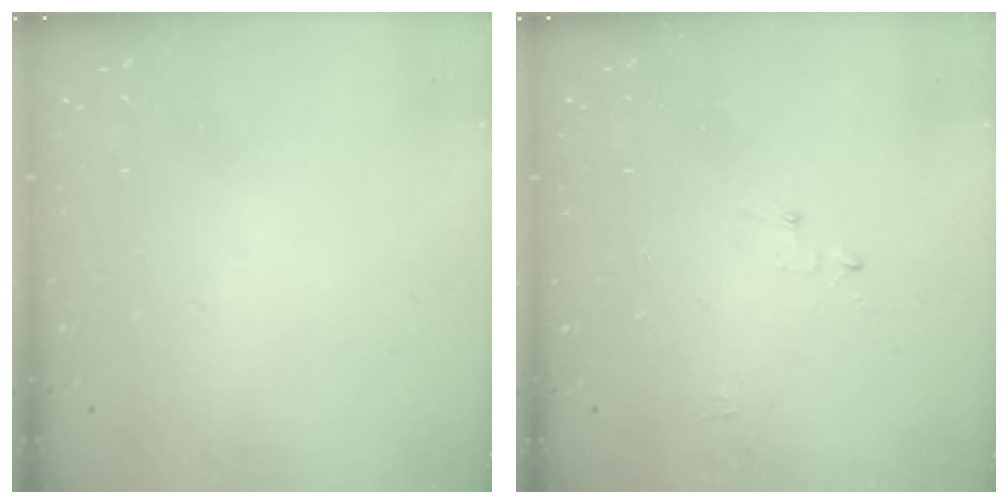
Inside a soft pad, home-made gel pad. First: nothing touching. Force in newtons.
{"total": 2.5, "press": 2.5, "slide": 0.3}